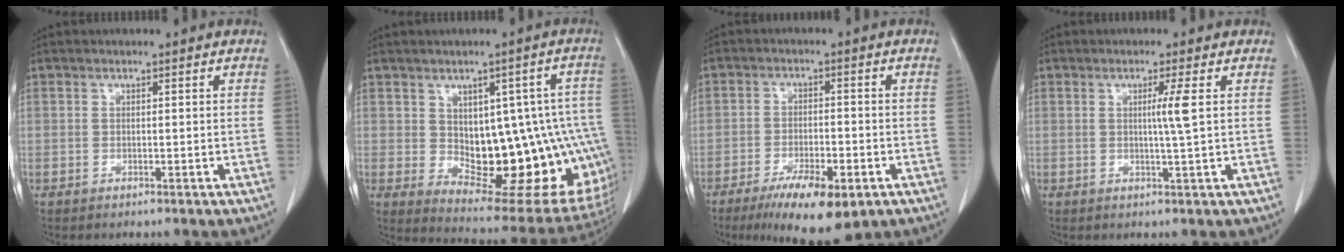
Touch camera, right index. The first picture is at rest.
{"total": 19.9, "force": [-1.9, 8.5, 17.9], "torque": [-0.150, 0.024, 0.006]}
{"total": 9.8, "force": [-5.8, 2.9, 7.4], "torque": [-0.120, -0.014, -0.086]}
{"total": 3.0, "force": [0.5, -1.0, 2.8], "torque": [-0.050, -0.007, 0.009]}